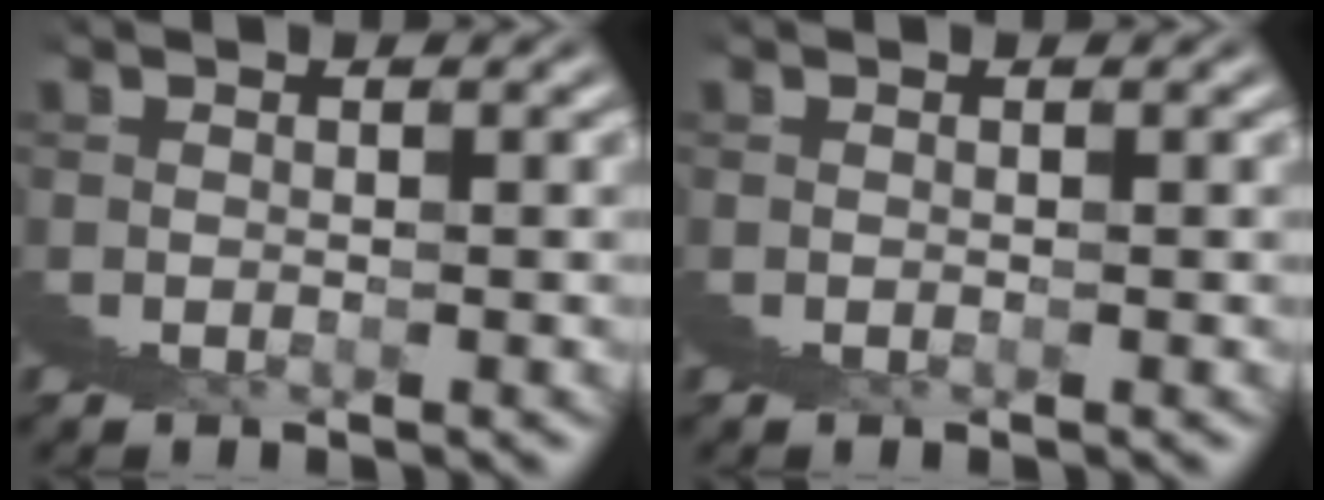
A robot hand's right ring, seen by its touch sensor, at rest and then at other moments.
{"total": 0.0}